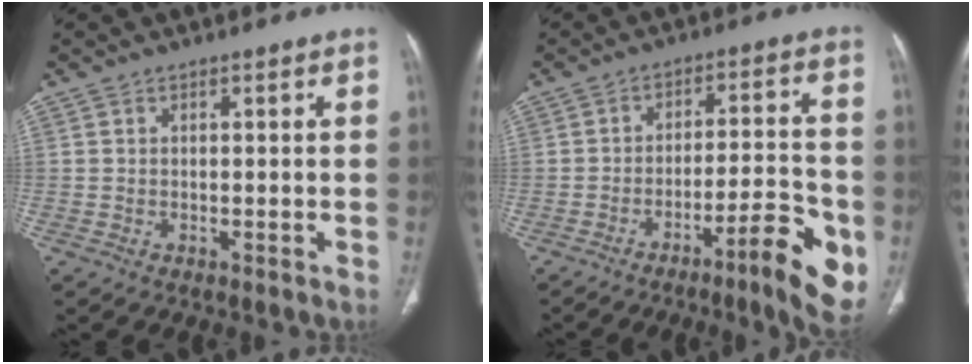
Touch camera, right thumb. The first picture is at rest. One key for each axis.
{"total": 12.6, "fx": -5.7, "fy": 2.4, "fz": 11.0, "tx": -0.143, "ty": 0.029, "tz": -0.079}